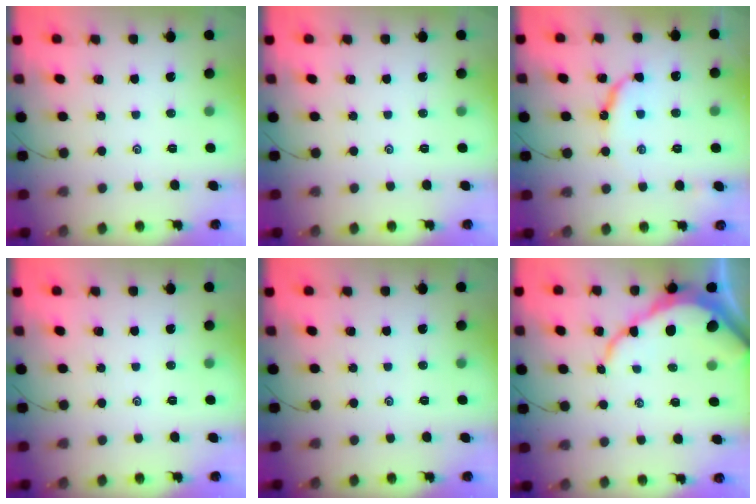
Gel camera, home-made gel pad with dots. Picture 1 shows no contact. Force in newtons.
{"total": 0.0}
{"total": 7.4, "press": 7.4, "slide": 0.8}
{"total": 0.0}
{"total": 0.0}
{"total": 10.2, "press": 10.1, "slide": 1.1}